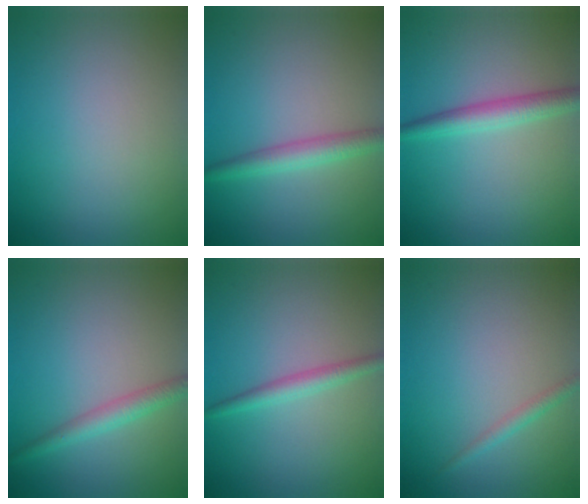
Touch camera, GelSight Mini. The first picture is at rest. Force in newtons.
{"total": 2.7, "press": 2.7, "slide": 0.1}
{"total": 2.9, "press": 2.9, "slide": 0.0}
{"total": 2.2, "press": 2.2, "slide": 0.2}
{"total": 1.9, "press": 1.9, "slide": 0.0}
{"total": 1.2, "press": 1.2, "slide": 0.1}